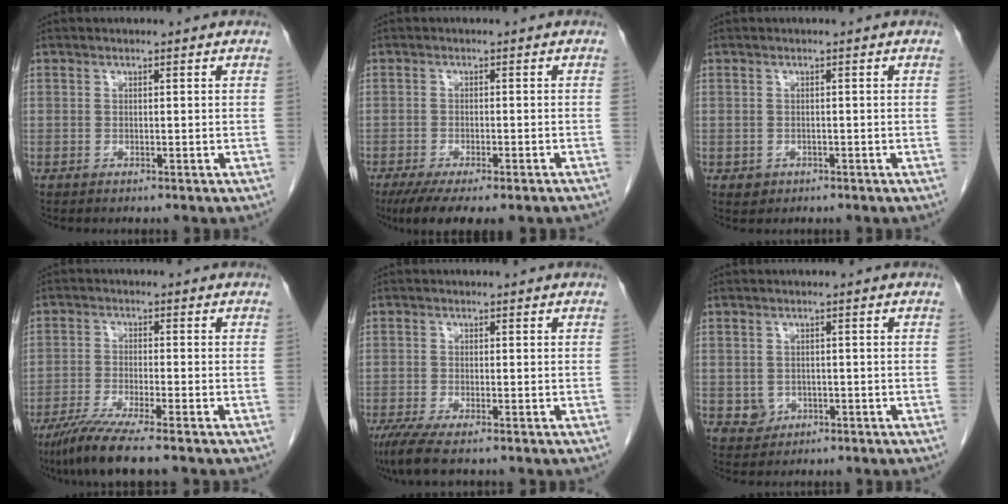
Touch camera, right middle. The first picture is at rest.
{"total": 10.8, "force": [-8.4, 2.5, 6.3], "torque": [-0.085, -0.010, -0.118]}
{"total": 1.3, "force": [-0.6, 1.1, 0.2], "torque": [-0.003, 0.004, -0.003]}
{"total": 7.6, "force": [-5.7, -0.4, 4.9], "torque": [-0.086, -0.023, -0.101]}
{"total": 4.6, "force": [-3.2, 0.6, 3.3], "torque": [-0.065, -0.014, -0.057]}
{"total": 2.4, "force": [-0.6, 2.3, 0.6], "torque": [-0.006, 0.005, -0.001]}